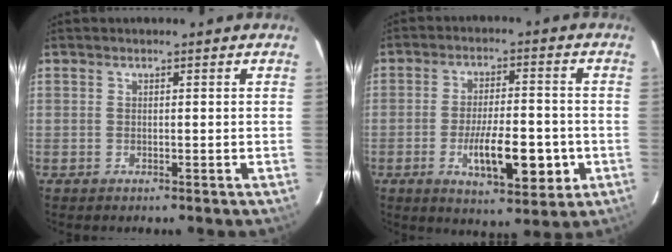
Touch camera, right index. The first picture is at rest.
{"total": 11.2, "force": [-3.2, 3.4, 10.2], "torque": [-0.167, -0.004, -0.045]}